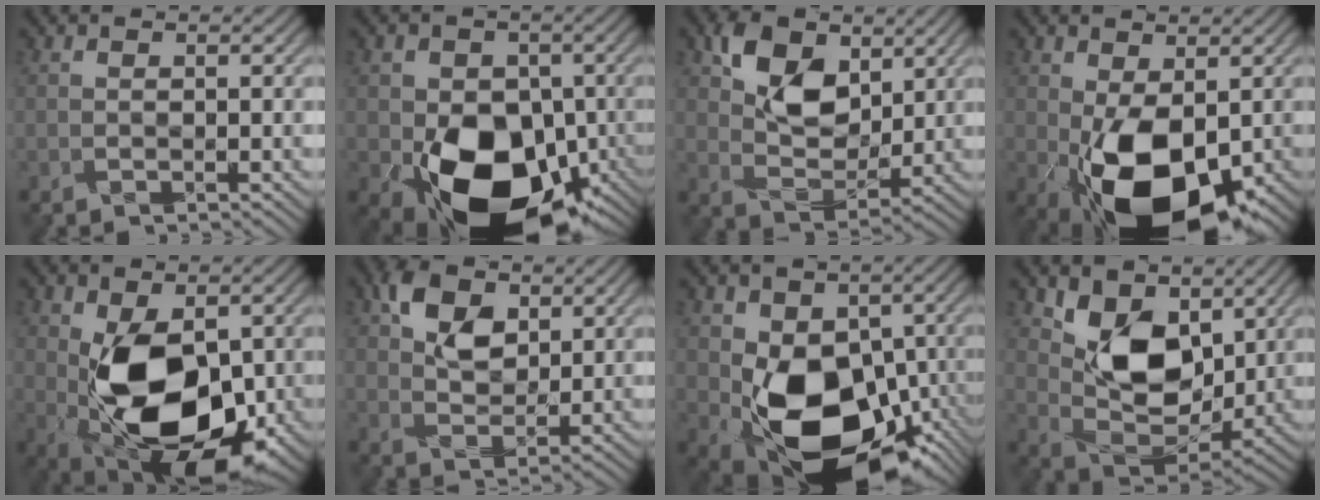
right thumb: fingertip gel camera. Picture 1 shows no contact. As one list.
[{"total": 12.9, "force": [-4.6, 9.2, 7.9], "torque": [-0.118, -0.029, -0.069]}, {"total": 7.5, "force": [4.0, 5.0, 3.9], "torque": [-0.078, -0.011, 0.076]}, {"total": 11.1, "force": [-3.2, 5.9, 8.8], "torque": [-0.168, -0.011, -0.047]}, {"total": 12.7, "force": [-1.6, 7.6, 10.1], "torque": [-0.172, -0.007, -0.023]}, {"total": 5.3, "force": [2.7, 3.6, 2.7], "torque": [-0.053, -0.006, 0.051]}, {"total": 13.8, "force": [-3.1, 9.8, 9.3], "torque": [-0.154, -0.036, -0.041]}, {"total": 9.0, "force": [4.3, 5.9, 5.2], "torque": [-0.109, -0.020, 0.083]}]